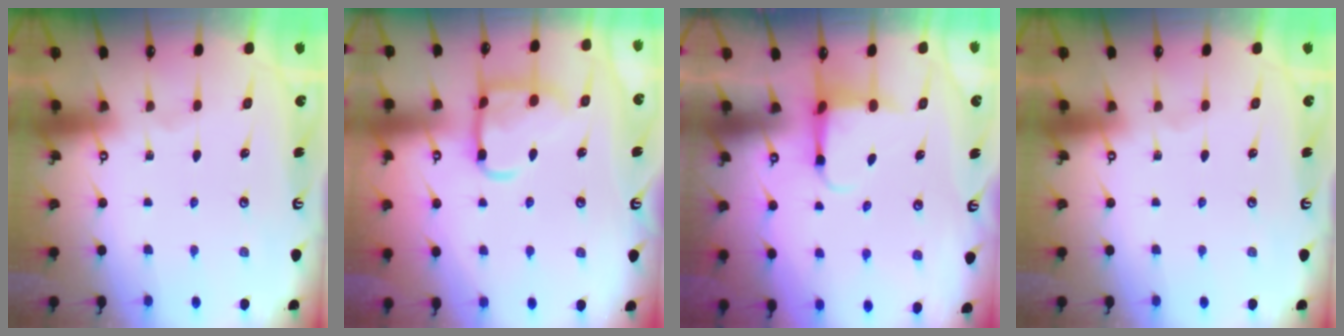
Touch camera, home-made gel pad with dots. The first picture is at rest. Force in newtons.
{"total": 12.7, "press": 12.7, "slide": 1.1}
{"total": 4.0, "press": 3.8, "slide": 1.1}
{"total": 0.0}